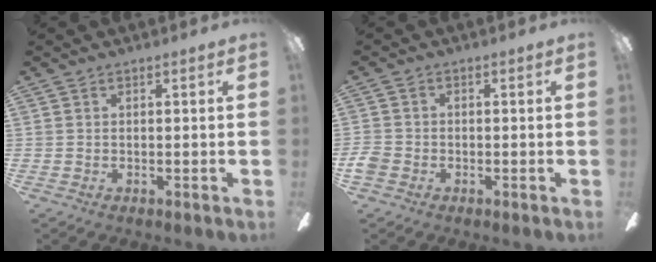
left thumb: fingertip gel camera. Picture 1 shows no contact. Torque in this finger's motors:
{"motor_torque": [-0.28, 0.24, 0.10, -0.17, 0.00]}